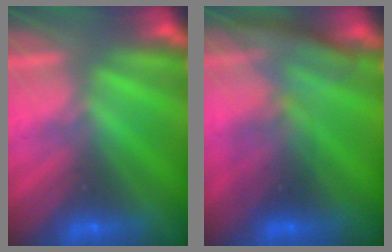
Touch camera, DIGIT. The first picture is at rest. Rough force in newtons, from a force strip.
{"total": 2.9}